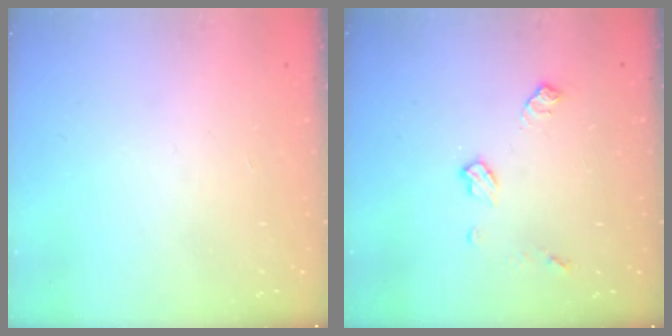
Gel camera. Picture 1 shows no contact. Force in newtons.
{"total": 7.7, "press": 7.7, "slide": 0.3}